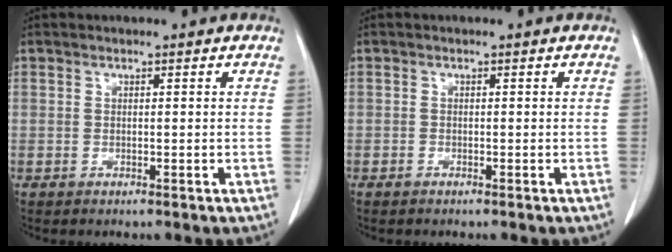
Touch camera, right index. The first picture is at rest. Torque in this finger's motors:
{"motor_torque": [0.01, 0.02, -0.04, 0.00]}